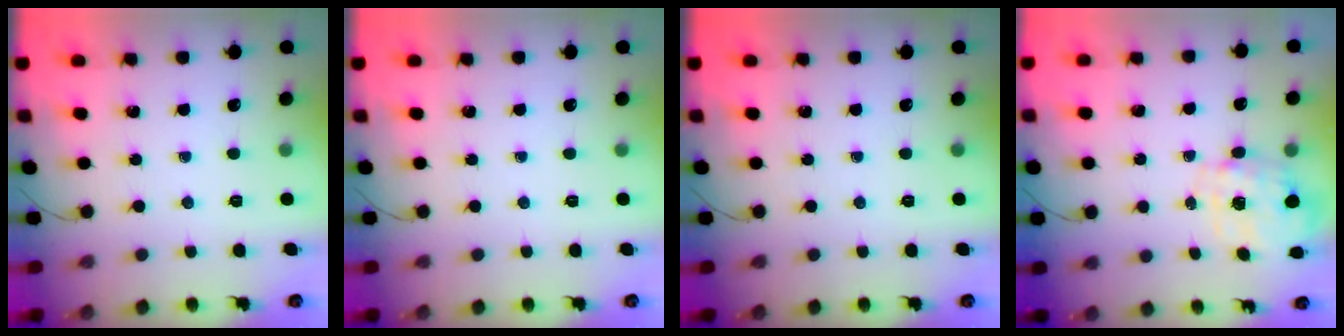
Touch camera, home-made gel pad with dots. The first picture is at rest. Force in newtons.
{"total": 0.0}
{"total": 0.0}
{"total": 2.7, "press": 2.6, "slide": 0.8}